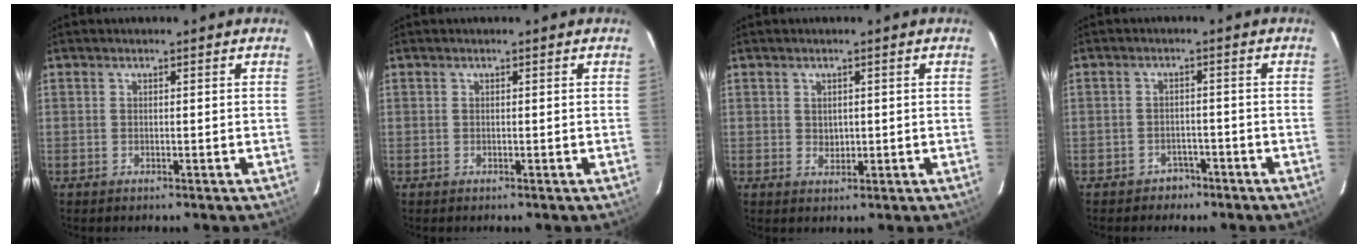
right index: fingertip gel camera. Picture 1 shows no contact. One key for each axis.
{"total": 0.0}
{"total": 1.7, "fx": 0.4, "fy": 1.4, "fz": 0.8, "tx": -0.008, "ty": 0.004, "tz": 0.010}
{"total": 3.9, "fx": -2.8, "fy": 2.8, "fz": 0.1, "tx": -0.008, "ty": 0.016, "tz": -0.037}